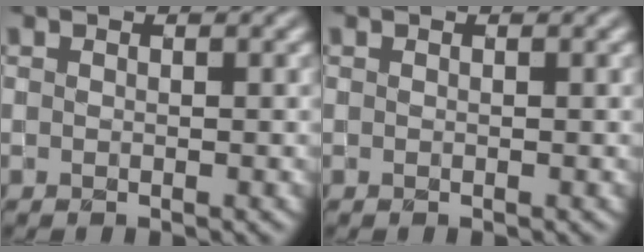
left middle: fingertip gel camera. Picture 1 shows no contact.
{"total": 0.0}